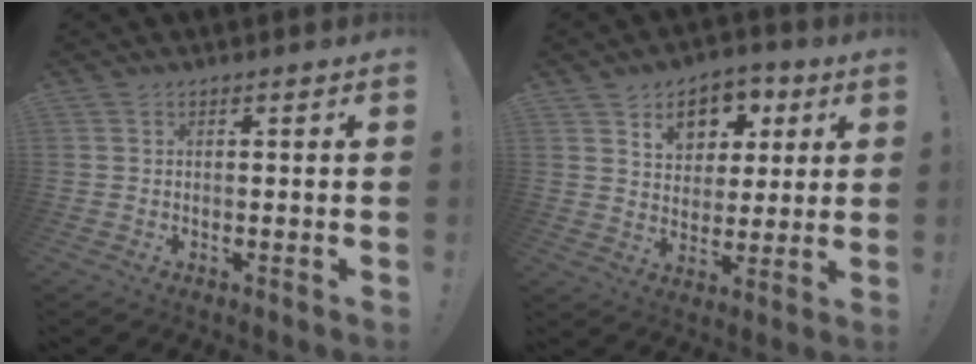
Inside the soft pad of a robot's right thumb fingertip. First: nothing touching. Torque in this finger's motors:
{"motor_torque": [1.18, 1.92, 0.21, 0.00, 0.00]}